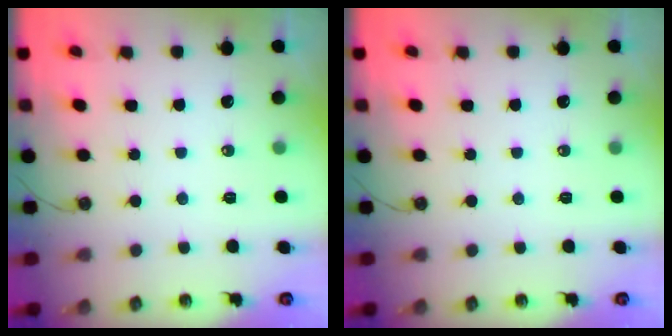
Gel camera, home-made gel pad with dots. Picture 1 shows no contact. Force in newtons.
{"total": 0.0}